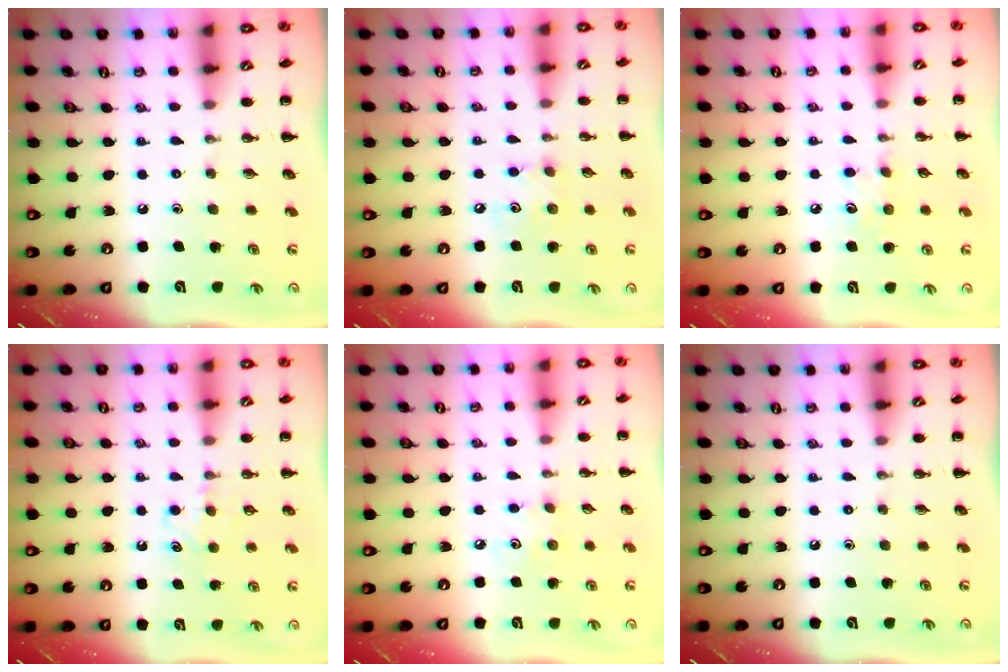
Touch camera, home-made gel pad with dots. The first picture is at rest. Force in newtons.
{"total": 4.8, "press": 4.7, "slide": 0.7}
{"total": 6.7, "press": 6.5, "slide": 1.7}
{"total": 5.0, "press": 4.8, "slide": 1.4}
{"total": 4.5, "press": 4.3, "slide": 1.1}
{"total": 0.0}